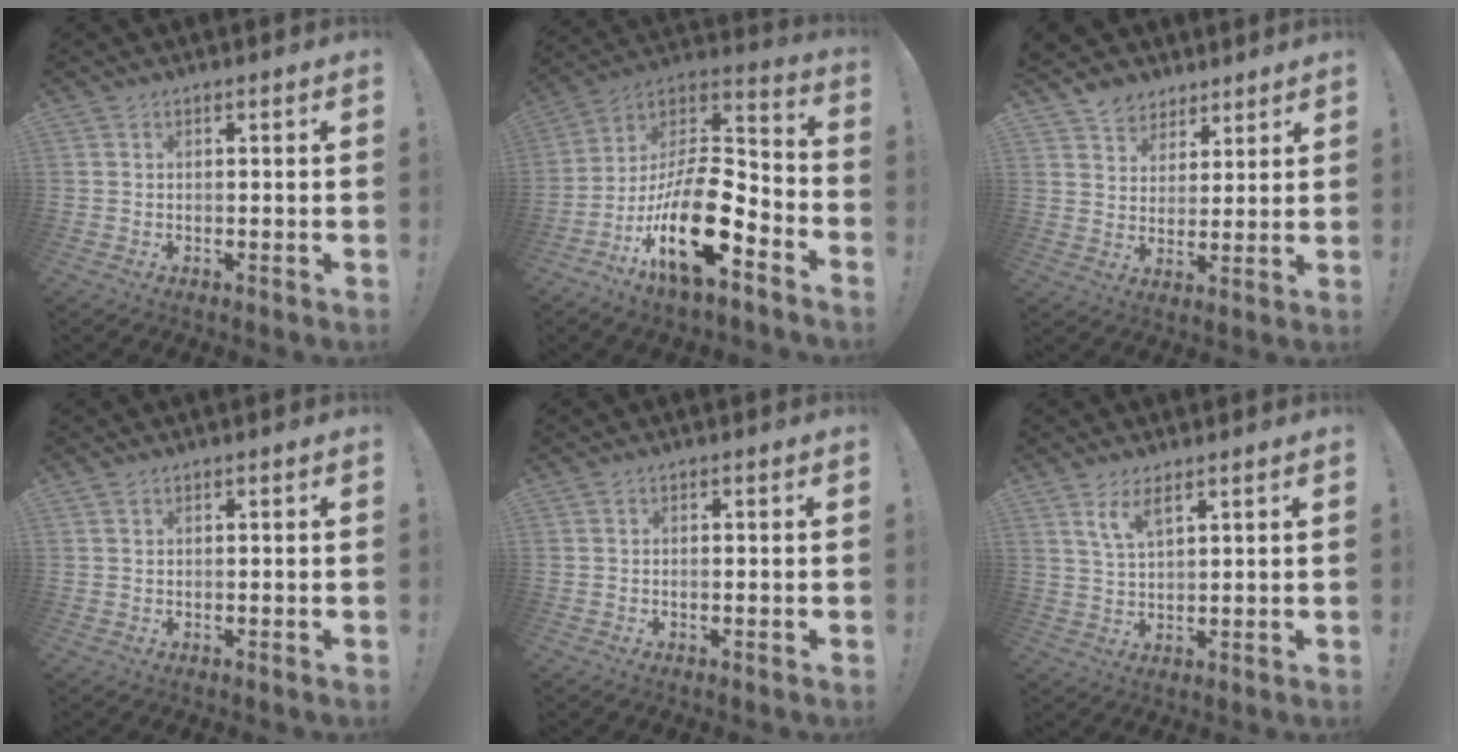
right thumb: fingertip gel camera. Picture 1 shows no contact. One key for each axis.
{"total": 21.5, "fx": -8.4, "fy": 8.9, "fz": 17.6, "tx": -0.317, "ty": 0.041, "tz": -0.137}
{"total": 6.6, "fx": 4.7, "fy": 4.6, "fz": 0.2, "tx": -0.008, "ty": -0.037, "tz": 0.095}
{"total": 0.0}
{"total": 0.7, "fx": -0.5, "fy": 0.0, "fz": 0.5, "tx": -0.010, "ty": 0.000, "tz": -0.008}
{"total": 5.6, "fx": 3.5, "fy": 1.6, "fz": 4.0, "tx": -0.068, "ty": -0.015, "tz": 0.062}